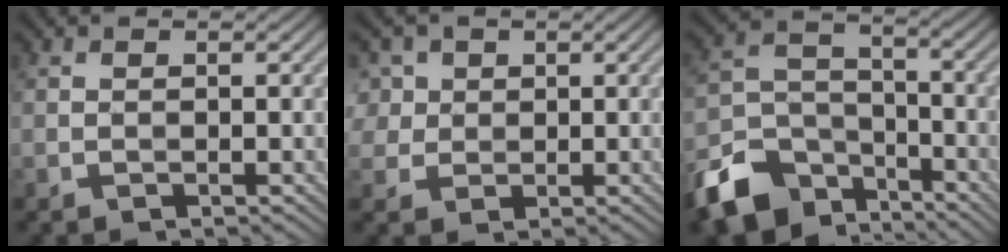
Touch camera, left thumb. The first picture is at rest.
{"total": 4.9, "force": [1.7, 4.2, 1.8], "torque": [-0.081, 0.013, 0.034]}
{"total": 10.7, "force": [-7.4, 6.3, 4.4], "torque": [-0.101, -0.015, -0.152]}